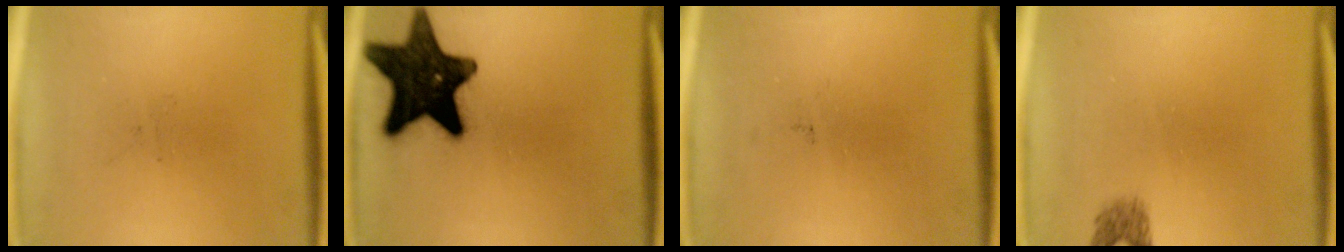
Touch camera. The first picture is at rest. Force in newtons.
{"total": 17.4}
{"total": 0.0}
{"total": 1.6}